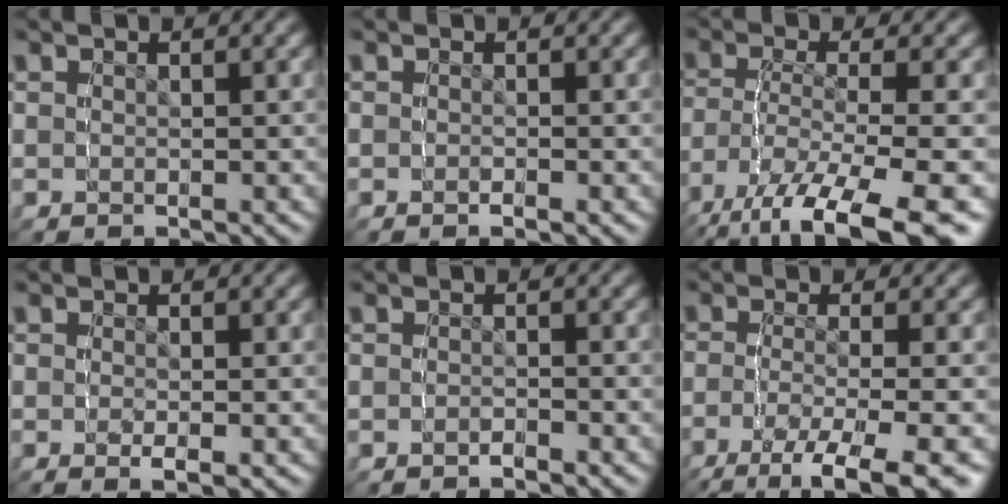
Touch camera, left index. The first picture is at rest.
{"total": 1.3, "force": [-0.6, -1.1, -0.1], "torque": [-0.001, 0.002, -0.007]}
{"total": 3.2, "force": [-1.2, 1.4, 2.6], "torque": [-0.055, 0.008, -0.013]}
{"total": 1.5, "force": [0.4, -1.3, -0.6], "torque": [0.012, 0.007, 0.005]}
{"total": 2.2, "force": [-1.4, -1.4, -0.9], "torque": [-0.001, -0.004, -0.017]}
{"total": 2.2, "force": [-2.0, -0.9, 0.5], "torque": [-0.017, -0.005, -0.028]}